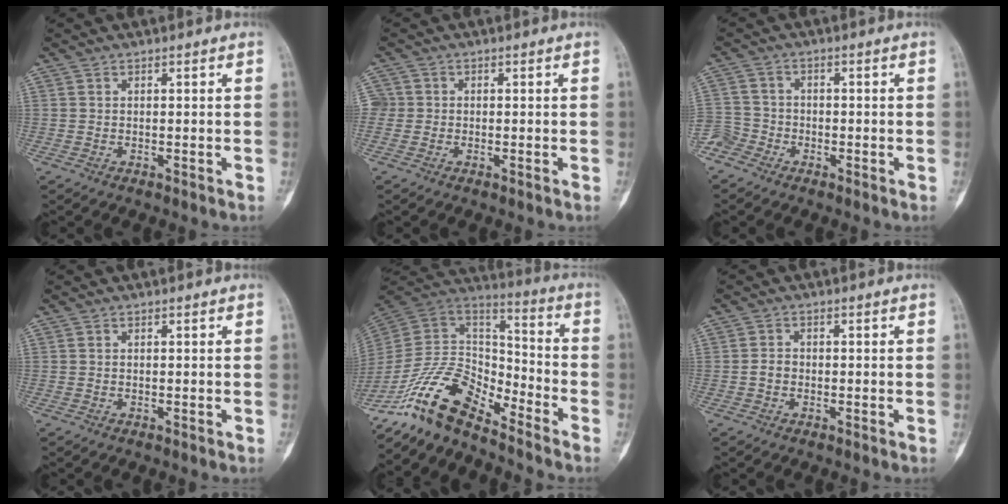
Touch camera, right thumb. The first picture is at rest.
{"total": 3.4, "force": [-0.1, 3.3, 0.9], "torque": [-0.007, 0.011, -0.004]}
{"total": 4.6, "force": [-3.1, 3.4, 0.4], "torque": [0.006, 0.013, -0.070]}
{"total": 0.0}
{"total": 15.5, "force": [-12.1, 5.8, 7.7], "torque": [-0.131, 0.095, -0.237]}
{"total": 1.8, "force": [-0.5, 1.4, 0.9], "torque": [-0.013, 0.008, -0.011]}